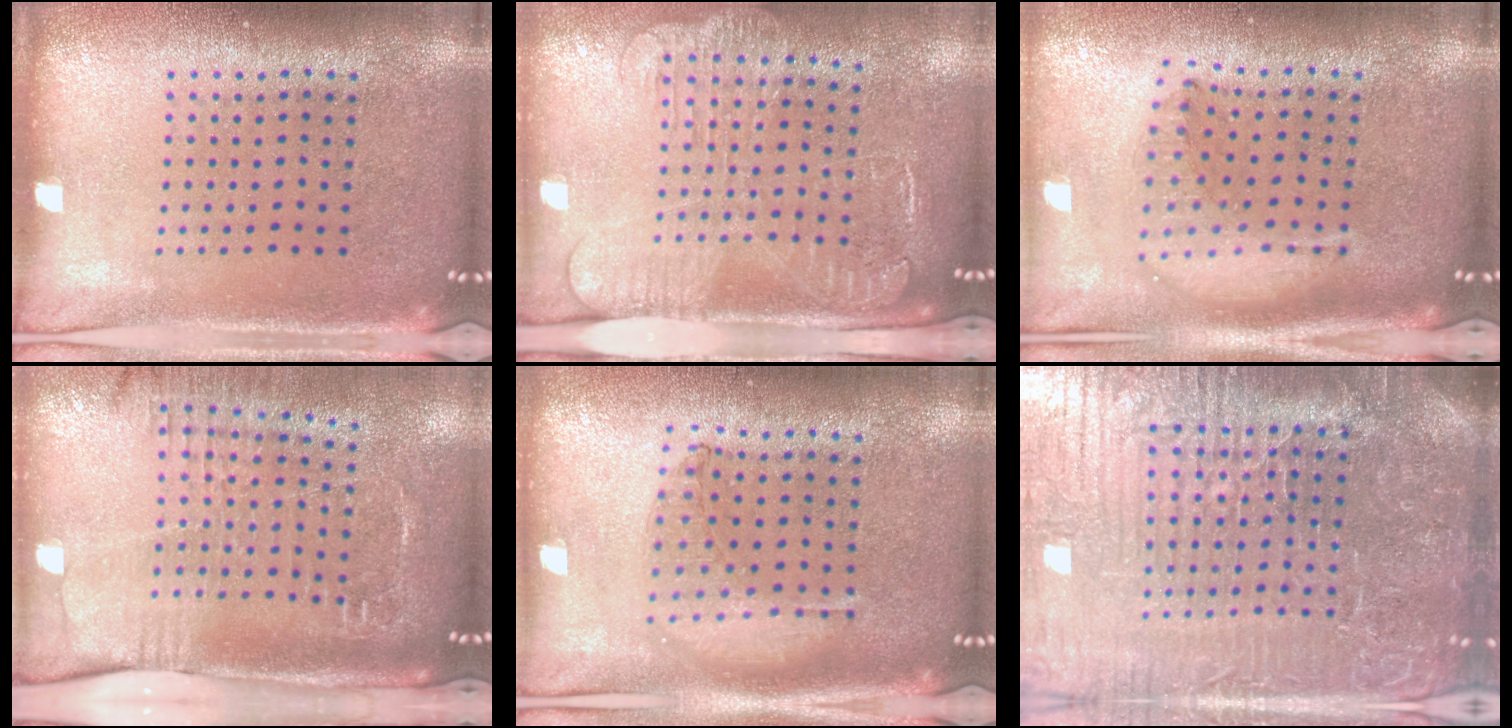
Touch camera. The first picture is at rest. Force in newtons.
{"total": 2.6, "press": 2.1, "slide": 1.5}
{"total": 1.6, "press": 1.4, "slide": 0.7}
{"total": 2.7, "press": 2.1, "slide": 1.7}
{"total": 1.0, "press": 0.9, "slide": 0.3}
{"total": 7.2, "press": 6.4, "slide": 3.3}